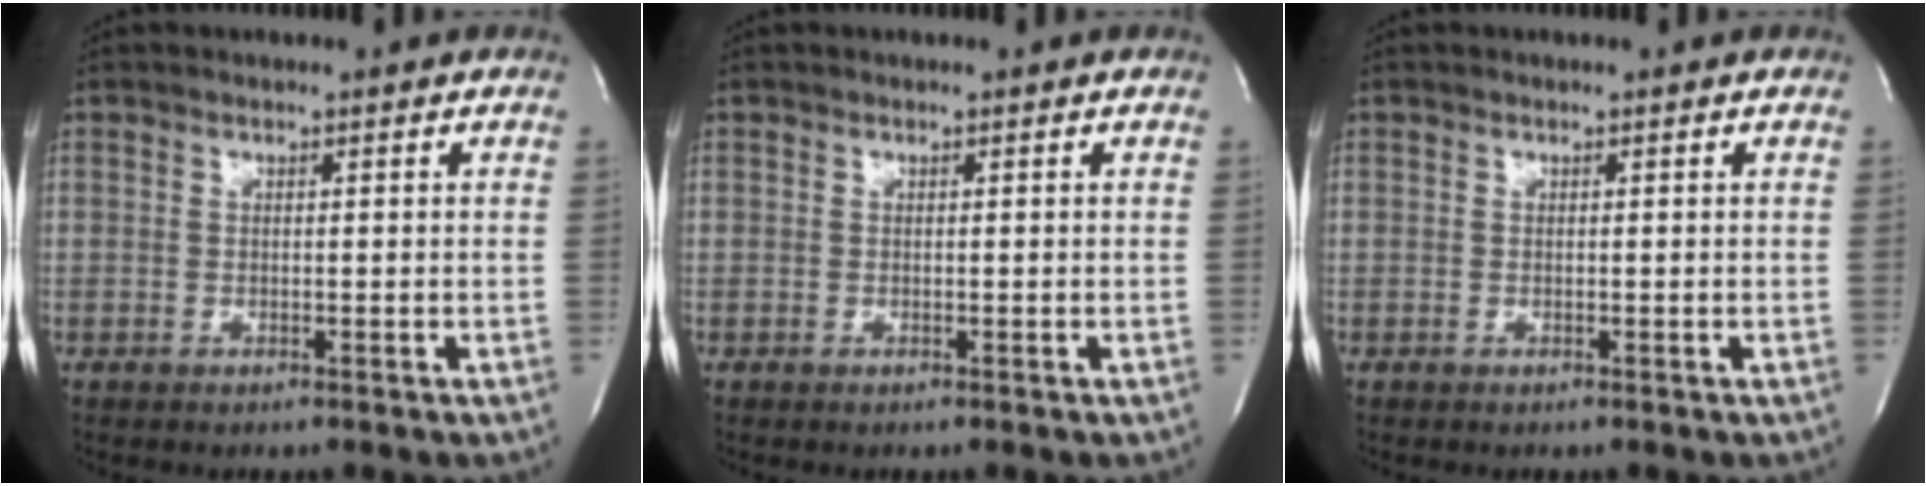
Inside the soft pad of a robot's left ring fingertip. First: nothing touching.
{"total": 0.0}
{"total": 0.0}